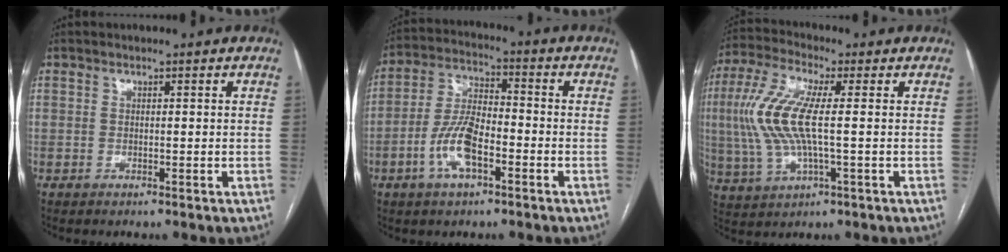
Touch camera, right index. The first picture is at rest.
{"total": 9.3, "force": [-3.6, 3.5, 7.8], "torque": [-0.168, 0.009, -0.069]}
{"total": 11.3, "force": [0.5, 2.7, 11.0], "torque": [-0.259, 0.011, 0.008]}